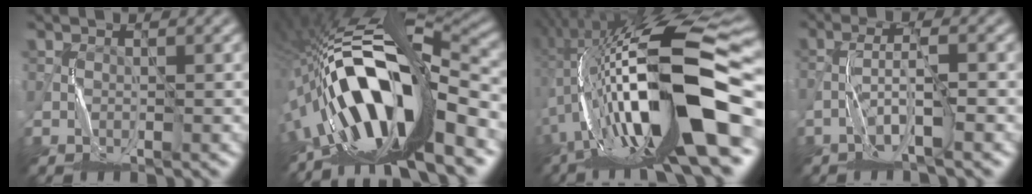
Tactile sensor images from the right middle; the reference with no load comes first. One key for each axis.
{"total": 15.8, "fx": -5.5, "fy": 5.1, "fz": 13.9, "tx": -0.231, "ty": 0.025, "tz": -0.102}
{"total": 18.5, "fx": -1.9, "fy": 5.1, "fz": 17.7, "tx": -0.302, "ty": 0.021, "tz": -0.042}
{"total": 3.2, "fx": -1.7, "fy": -0.2, "fz": 2.7, "tx": -0.052, "ty": 0.008, "tz": -0.038}